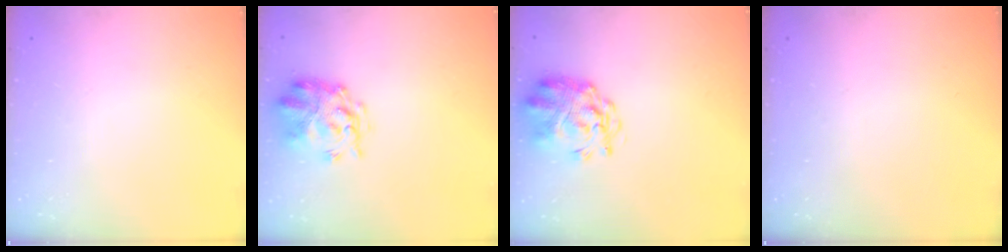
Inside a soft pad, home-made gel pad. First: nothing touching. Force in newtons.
{"total": 4.5, "press": 4.3, "slide": 1.5}
{"total": 3.8, "press": 3.4, "slide": 1.6}
{"total": 0.0}